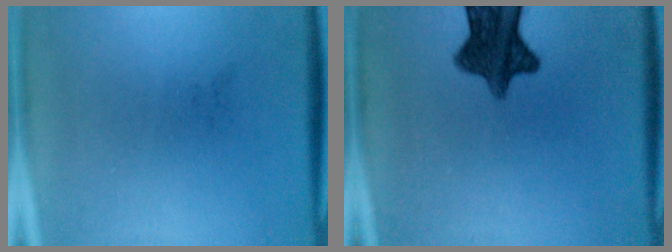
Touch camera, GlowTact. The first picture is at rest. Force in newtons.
{"total": 10.4}